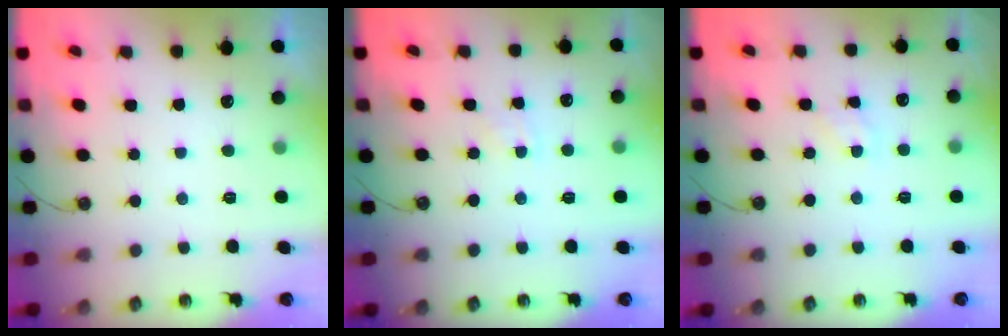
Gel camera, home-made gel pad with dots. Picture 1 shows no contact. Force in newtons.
{"total": 2.7, "press": 2.7, "slide": 0.3}
{"total": 4.2, "press": 4.1, "slide": 0.5}